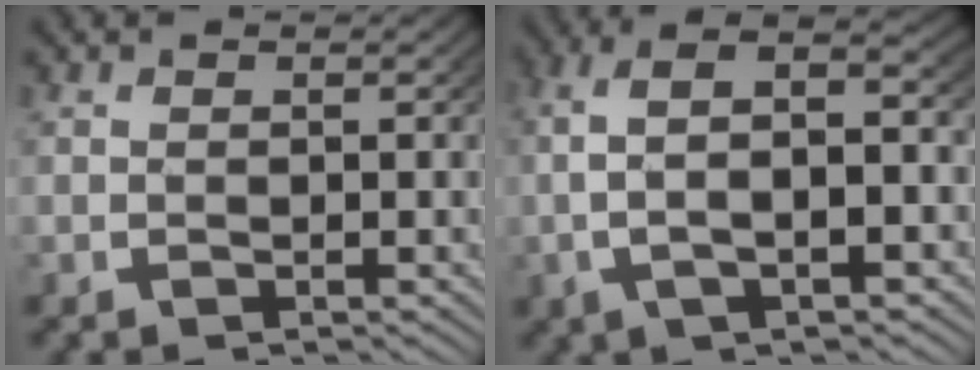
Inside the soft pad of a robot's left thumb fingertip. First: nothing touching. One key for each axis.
{"total": 8.7, "fx": 0.4, "fy": 4.7, "fz": 7.3, "tx": -0.150, "ty": -0.001, "tz": 0.002}